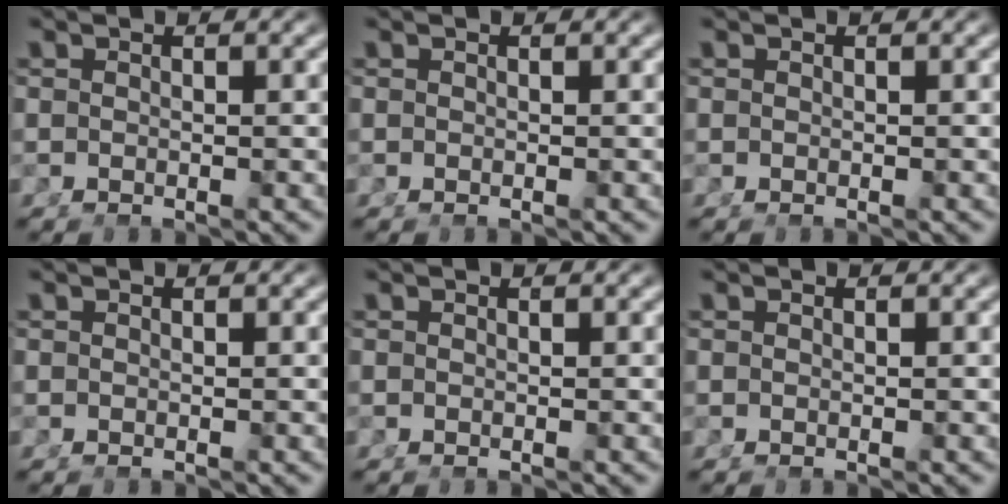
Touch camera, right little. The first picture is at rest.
{"total": 0.0}
{"total": 0.0}
{"total": 0.0}
{"total": 0.0}
{"total": 0.0}